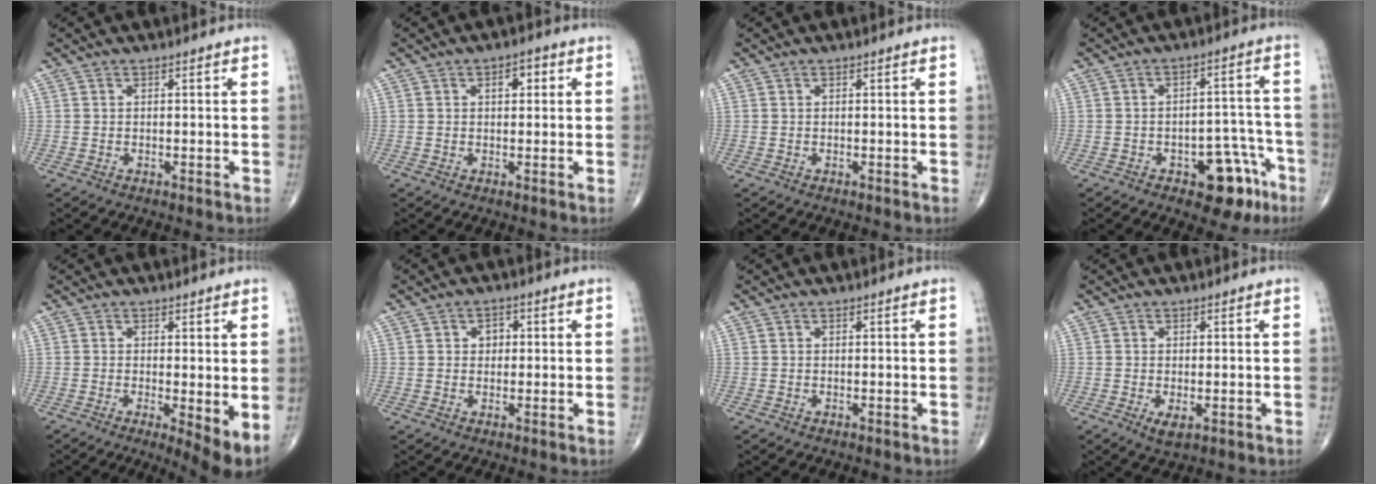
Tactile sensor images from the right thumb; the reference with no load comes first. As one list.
[{"total": 3.2, "force": [1.0, 1.9, 2.4], "torque": [-0.023, 0.003, 0.010]}, {"total": 0.0}, {"total": 10.6, "force": [-5.6, 5.4, 7.2], "torque": [-0.054, 0.045, -0.069]}, {"total": 5.4, "force": [-0.5, 1.3, 5.3], "torque": [-0.084, -0.017, -0.009]}, {"total": 2.6, "force": [0.4, 2.1, 1.4], "torque": [-0.006, 0.003, 0.004]}, {"total": 0.0}, {"total": 2.4, "force": [-0.7, 1.1, 2.1], "torque": [-0.035, -0.006, -0.007]}]